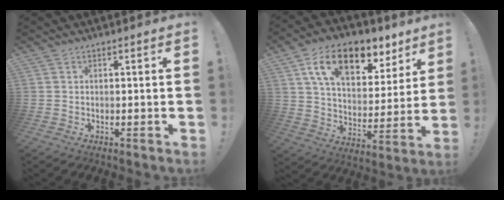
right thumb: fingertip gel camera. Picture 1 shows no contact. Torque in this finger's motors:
{"motor_torque": [0.24, 0.61, 1.21, 0.84, 0.50]}